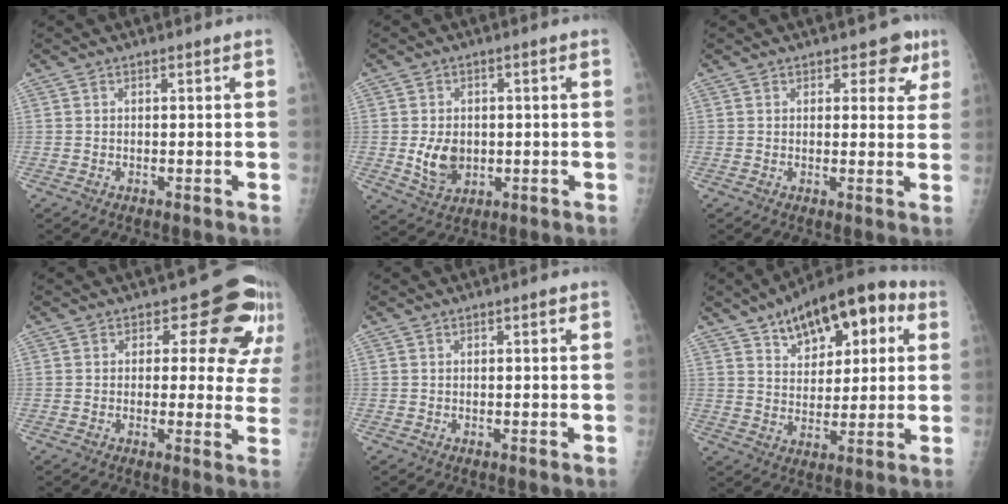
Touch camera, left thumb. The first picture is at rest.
{"total": 6.7, "force": [-0.6, 5.0, 4.4], "torque": [-0.058, -0.004, 0.001]}
{"total": 5.1, "force": [2.9, 3.1, 2.9], "torque": [0.005, -0.010, 0.030]}
{"total": 10.8, "force": [7.0, 6.4, 5.2], "torque": [-0.008, -0.032, 0.057]}
{"total": 0.9, "force": [0.5, 0.3, 0.8], "torque": [-0.010, 0.001, 0.006]}
{"total": 17.9, "force": [8.4, 9.3, 12.8], "torque": [-0.148, -0.004, 0.127]}